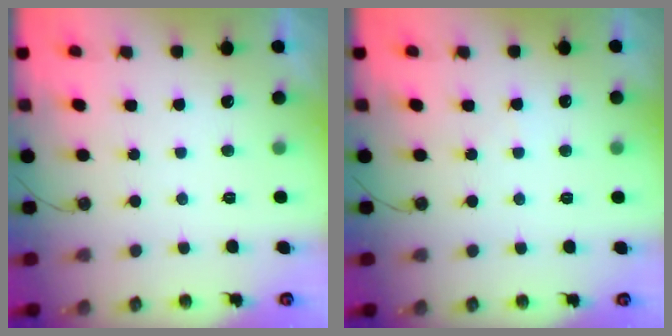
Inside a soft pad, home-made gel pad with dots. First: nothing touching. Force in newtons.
{"total": 3.2, "press": 3.2, "slide": 0.5}